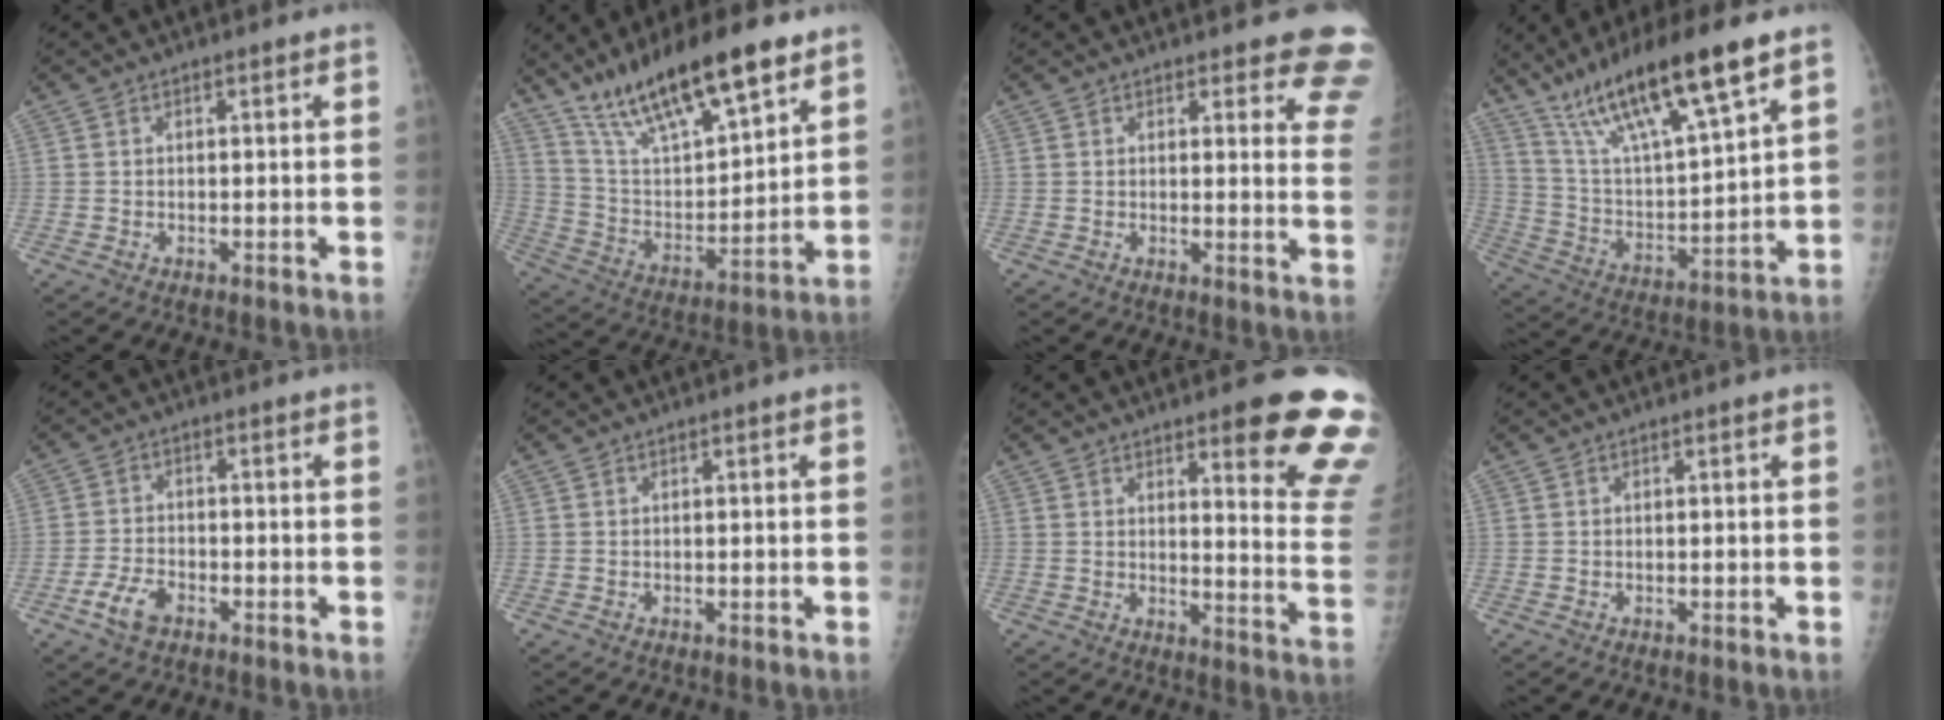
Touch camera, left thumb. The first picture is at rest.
{"total": 21.2, "force": [14.7, 6.0, 14.1], "torque": [-0.217, -0.053, 0.264]}
{"total": 10.6, "force": [9.1, 3.2, 4.4], "torque": [0.000, -0.049, 0.073]}
{"total": 20.4, "force": [13.3, 3.4, 15.1], "torque": [-0.259, -0.044, 0.249]}
{"total": 5.0, "force": [-2.9, 2.7, 3.0], "torque": [-0.060, 0.013, -0.054]}
{"total": 0.0}
{"total": 17.1, "force": [10.4, 3.3, 13.1], "torque": [-0.128, -0.069, 0.124]}
{"total": 0.0}